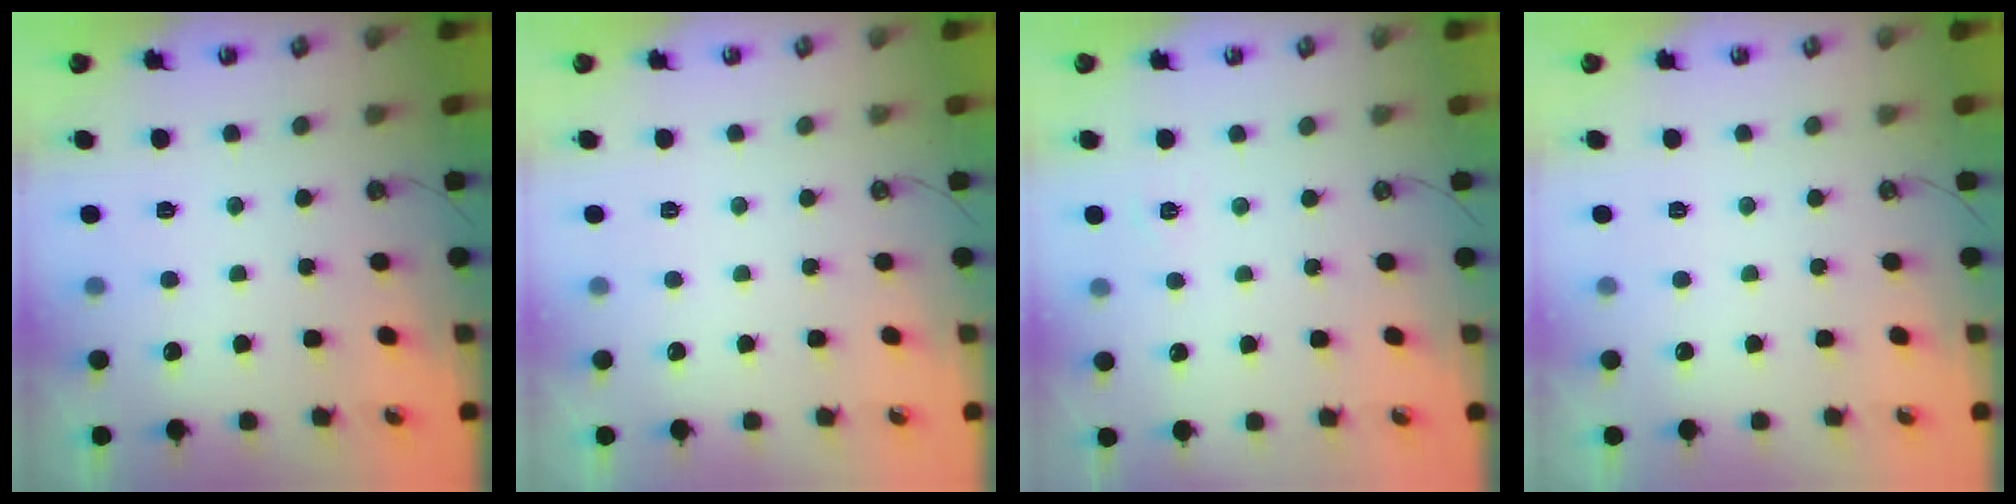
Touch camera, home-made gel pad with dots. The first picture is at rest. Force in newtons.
{"total": 0.0}
{"total": 2.1, "press": 2.1, "slide": 0.3}
{"total": 0.0}